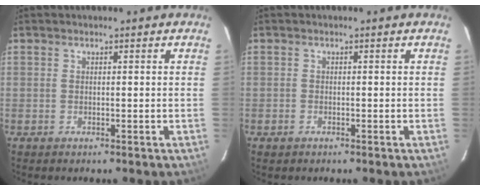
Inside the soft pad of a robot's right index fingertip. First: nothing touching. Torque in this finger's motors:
{"motor_torque": [0.12, 0.01, 0.00, 0.01]}